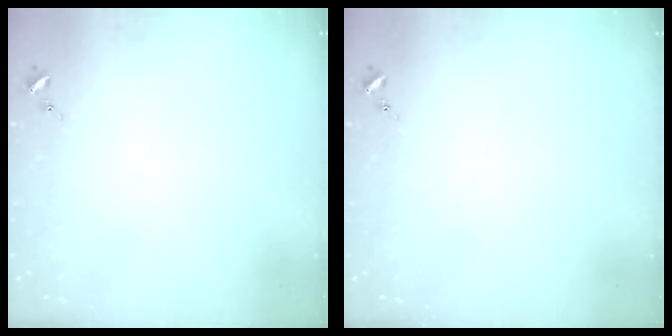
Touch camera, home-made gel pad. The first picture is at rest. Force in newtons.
{"total": 0.0}